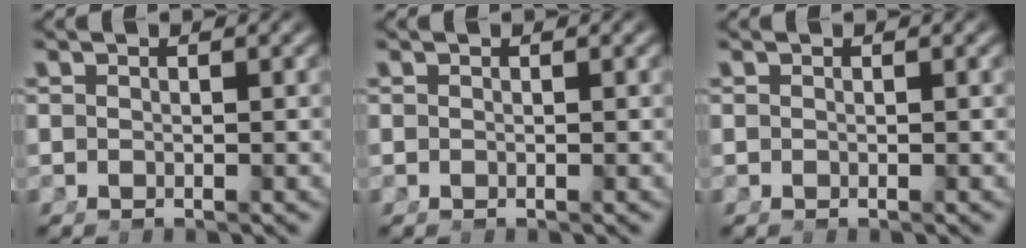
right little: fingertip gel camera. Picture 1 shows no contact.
{"total": 0.0}
{"total": 0.0}